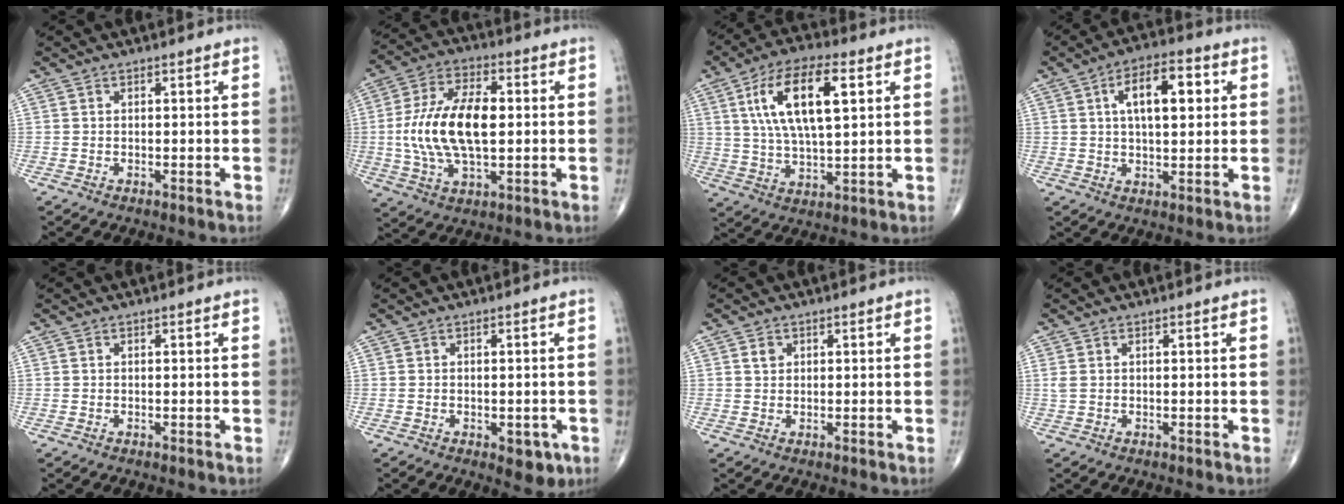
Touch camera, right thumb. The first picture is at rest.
{"total": 16.7, "force": [0.2, 8.2, 14.5], "torque": [-0.284, 0.011, 0.004]}
{"total": 15.5, "force": [4.8, 6.0, 13.4], "torque": [-0.243, 0.000, 0.086]}
{"total": 11.0, "force": [2.9, 4.9, 9.4], "torque": [-0.134, 0.008, 0.042]}
{"total": 0.0}
{"total": 4.2, "force": [-1.6, 2.3, 3.2], "torque": [-0.021, 0.000, -0.014]}
{"total": 1.6, "force": [0.7, 1.3, 0.7], "torque": [-0.006, -0.002, 0.010]}
{"total": 1.3, "force": [0.4, 0.6, 1.1], "torque": [-0.033, 0.013, 0.017]}